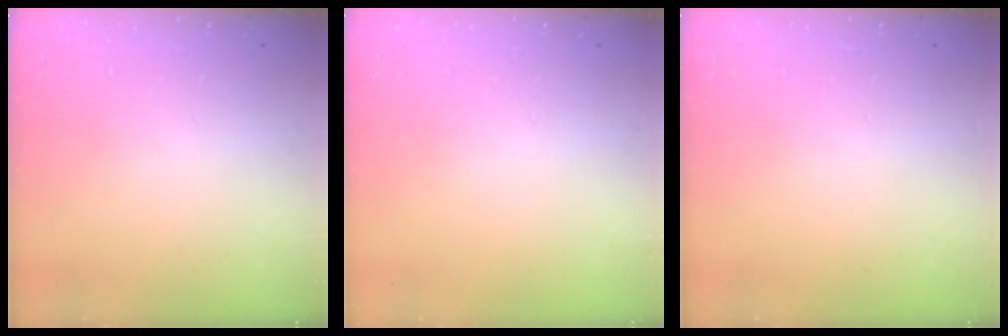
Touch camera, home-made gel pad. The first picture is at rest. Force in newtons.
{"total": 0.0}
{"total": 0.0}